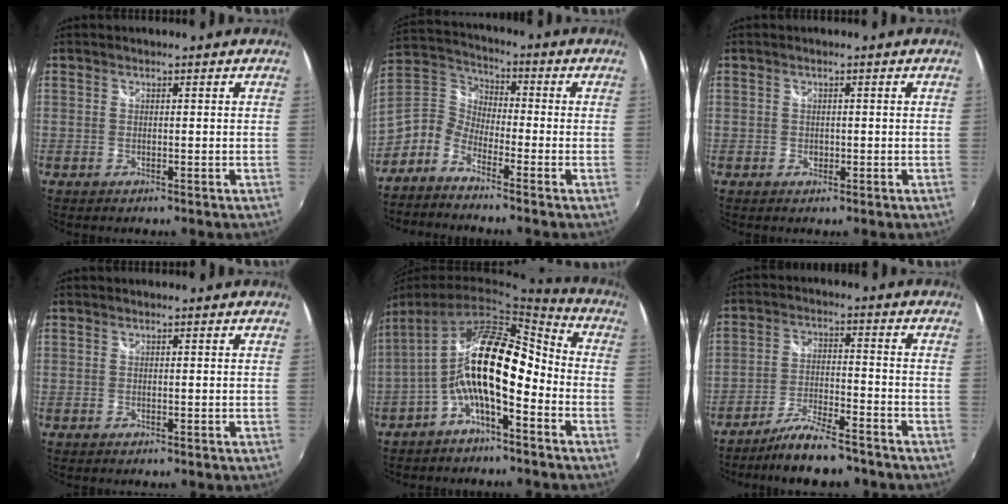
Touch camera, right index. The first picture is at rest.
{"total": 8.0, "force": [-3.7, 5.5, 4.4], "torque": [-0.106, 0.019, -0.095]}
{"total": 1.0, "force": [-0.2, 0.9, 0.3], "torque": [-0.003, -0.002, -0.003]}
{"total": 0.0}
{"total": 15.2, "force": [-3.1, 6.0, 13.6], "torque": [-0.248, 0.014, -0.060]}
{"total": 10.4, "force": [-9.0, 1.9, 4.9], "torque": [-0.109, -0.006, -0.151]}